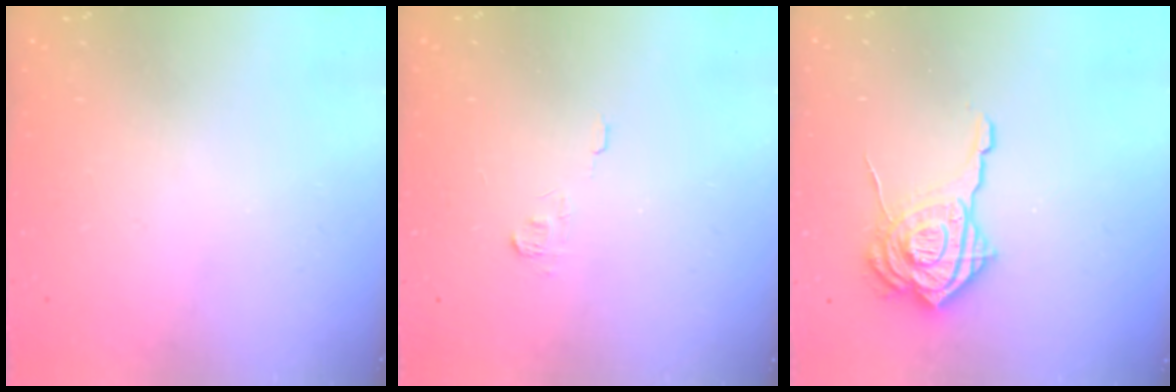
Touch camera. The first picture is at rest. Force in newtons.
{"total": 3.5, "press": 3.5, "slide": 0.2}
{"total": 15.4, "press": 15.3, "slide": 1.5}